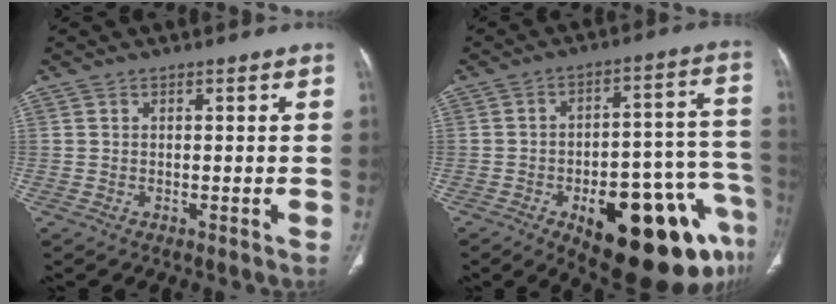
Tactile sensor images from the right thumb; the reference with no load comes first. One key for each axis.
{"total": 26.0, "fx": -12.4, "fy": 10.7, "fz": 20.2, "tx": -0.189, "ty": 0.073, "tz": -0.159}